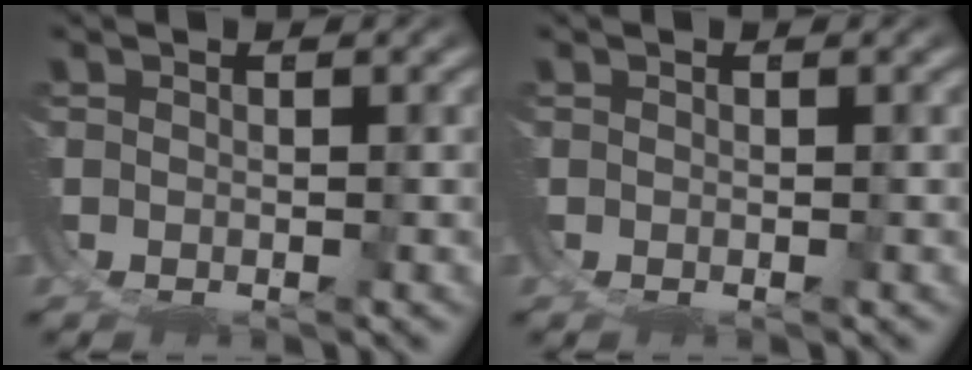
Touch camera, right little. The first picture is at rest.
{"total": 0.0}